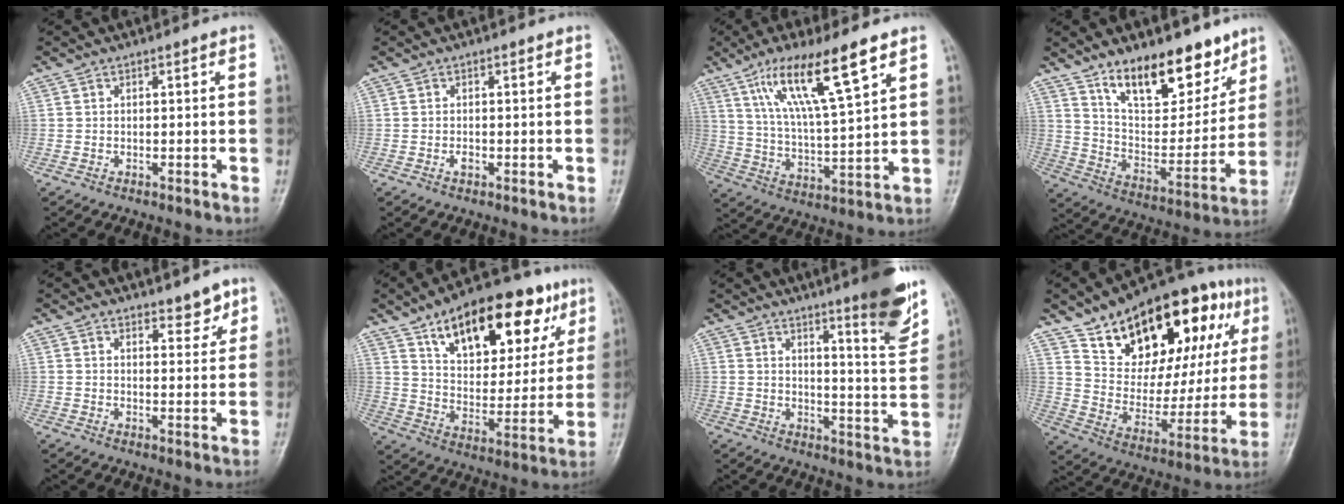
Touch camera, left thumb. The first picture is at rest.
{"total": 1.0, "force": [-0.4, 0.7, 0.6], "torque": [-0.008, 0.001, -0.006]}
{"total": 15.4, "force": [8.7, 2.6, 12.5], "torque": [-0.225, -0.030, 0.168]}
{"total": 17.5, "force": [12.3, 7.7, 9.9], "torque": [-0.098, -0.086, 0.212]}
{"total": 3.7, "force": [2.9, 1.6, 1.6], "torque": [0.000, -0.021, 0.042]}
{"total": 24.4, "force": [12.9, 11.7, 17.1], "torque": [-0.210, -0.021, 0.205]}
{"total": 11.5, "force": [7.6, 1.1, 8.6], "torque": [-0.097, -0.056, 0.108]}
{"total": 27.1, "force": [13.6, 13.7, 19.0], "torque": [-0.236, -0.014, 0.221]}